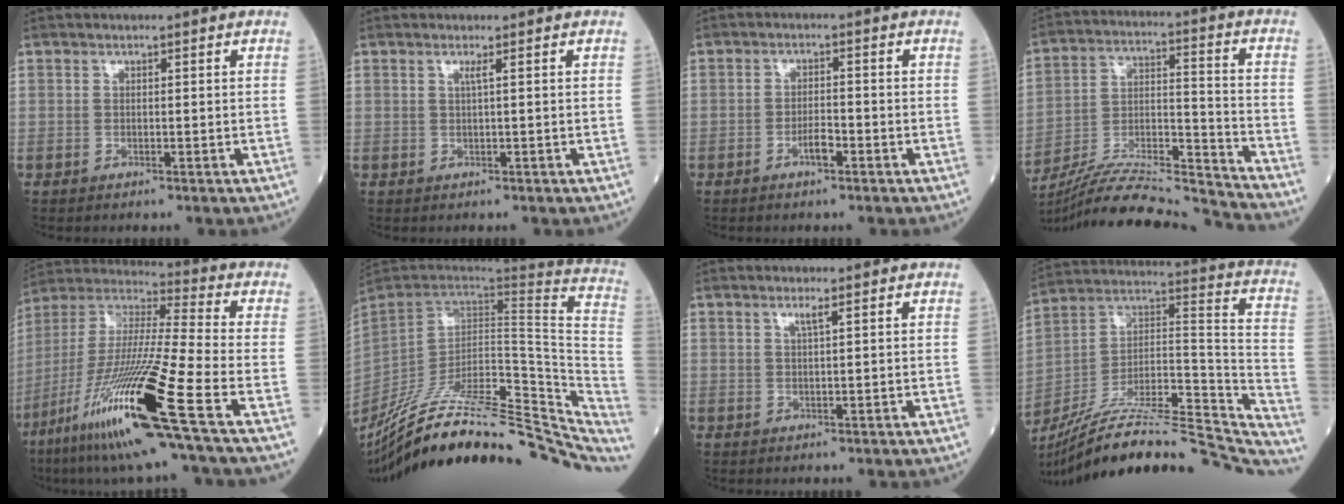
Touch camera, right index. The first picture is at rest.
{"total": 0.8, "force": [0.2, -0.3, 0.7], "torque": [-0.019, -0.002, 0.007]}
{"total": 2.6, "force": [-1.4, 0.7, 2.1], "torque": [-0.037, 0.002, -0.027]}
{"total": 20.3, "force": [-19.5, -0.7, 5.8], "torque": [-0.125, 0.007, -0.325]}
{"total": 23.2, "force": [-10.9, -0.1, 20.5], "torque": [-0.420, -0.056, -0.211]}
{"total": 33.5, "force": [-25.2, 9.9, 19.6], "torque": [-0.260, -0.024, -0.365]}
{"total": 1.2, "force": [0.6, -0.3, 0.9], "torque": [-0.024, -0.004, 0.014]}
{"total": 34.4, "force": [-30.3, 5.1, 15.4], "torque": [-0.191, -0.004, -0.445]}